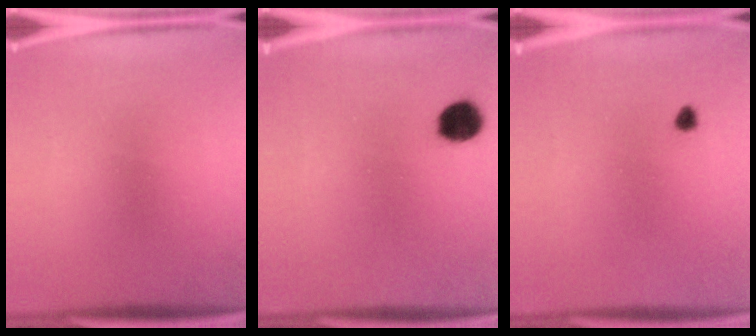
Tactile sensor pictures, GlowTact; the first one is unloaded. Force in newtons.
{"total": 5.5}
{"total": 1.0}